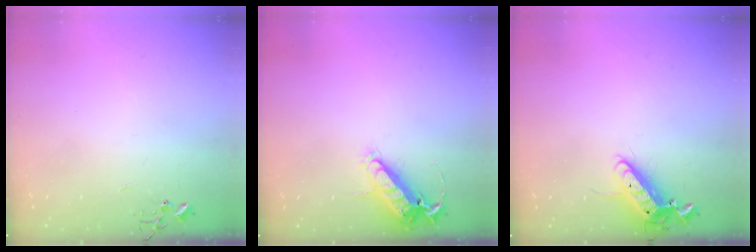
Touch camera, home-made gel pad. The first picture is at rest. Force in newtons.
{"total": 13.1, "press": 13.0, "slide": 2.0}
{"total": 11.9, "press": 11.7, "slide": 2.2}